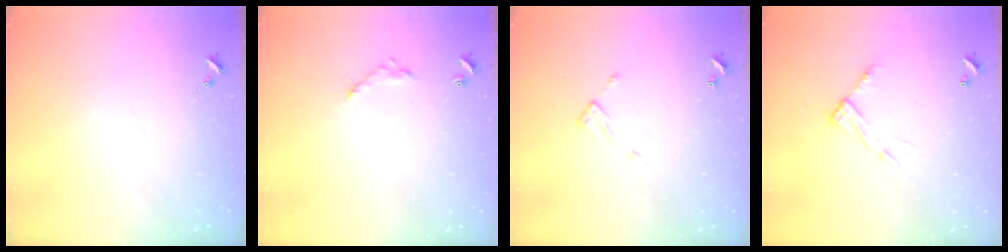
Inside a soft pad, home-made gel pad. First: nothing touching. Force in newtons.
{"total": 5.2, "press": 5.2, "slide": 0.2}
{"total": 4.7, "press": 4.7, "slide": 0.3}
{"total": 9.4, "press": 9.4, "slide": 0.5}